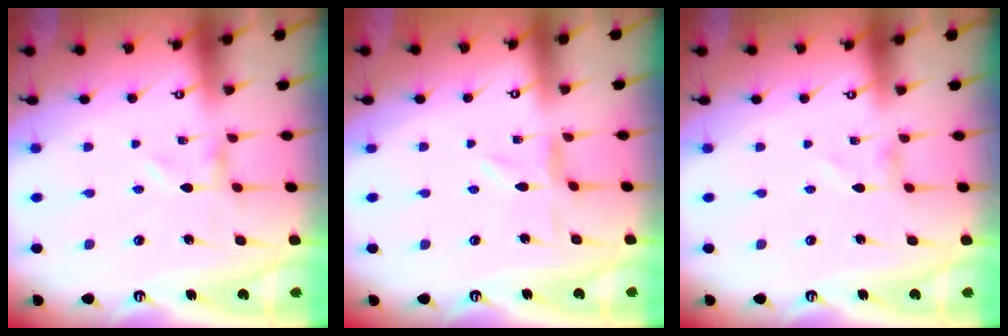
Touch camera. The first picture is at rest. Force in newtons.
{"total": 0.8, "press": 0.8, "slide": 0.2}
{"total": 1.0, "press": 1.0, "slide": 0.0}